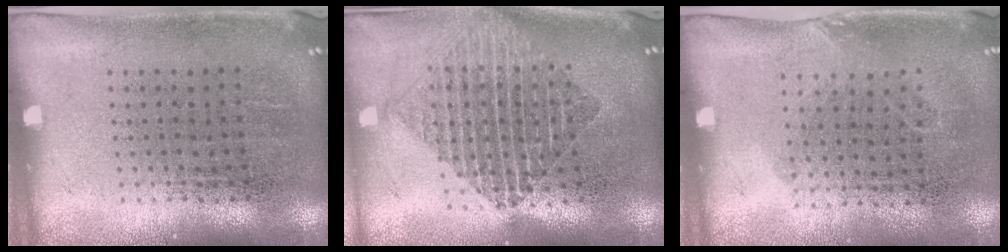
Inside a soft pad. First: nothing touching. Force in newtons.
{"total": 1.8, "press": 1.5, "slide": 1.0}
{"total": 0.9, "press": 0.7, "slide": 0.6}